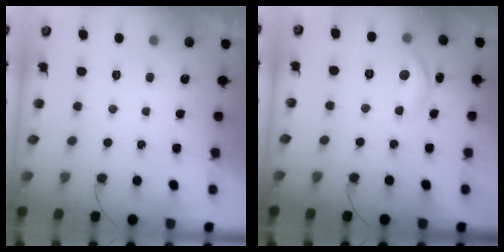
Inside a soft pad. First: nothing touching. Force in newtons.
{"total": 9.3, "press": 9.3, "slide": 0.6}